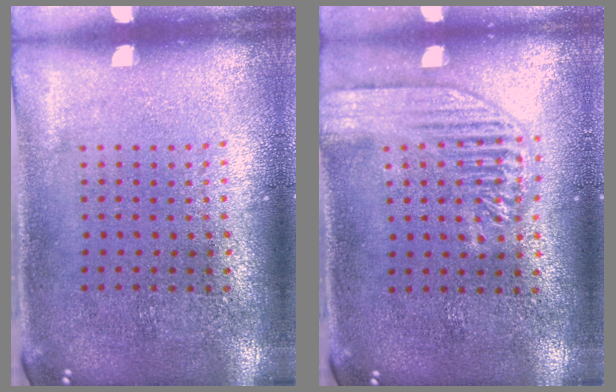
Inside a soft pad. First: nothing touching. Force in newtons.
{"total": 1.8, "press": 1.8, "slide": 0.3}